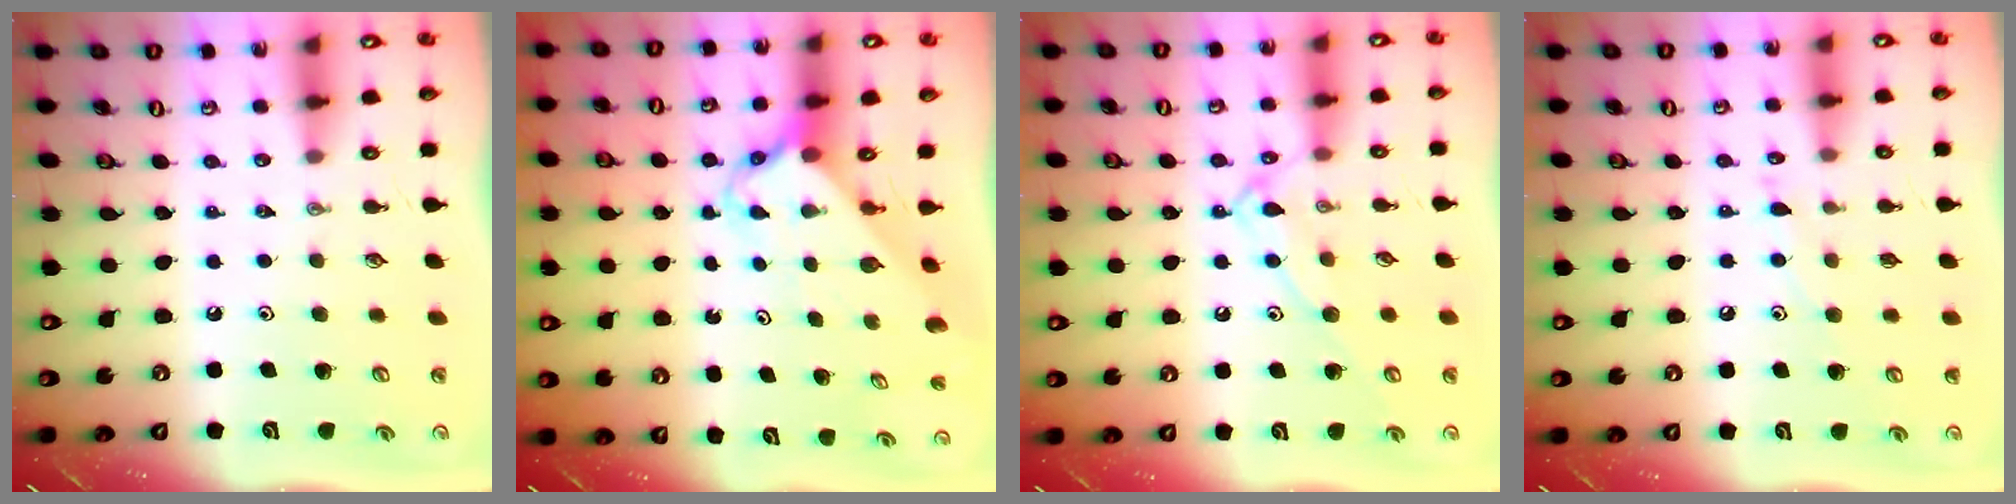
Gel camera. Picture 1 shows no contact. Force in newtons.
{"total": 2.6, "press": 2.6, "slide": 0.2}
{"total": 10.3, "press": 10.3, "slide": 0.1}
{"total": 5.8, "press": 5.8, "slide": 0.1}